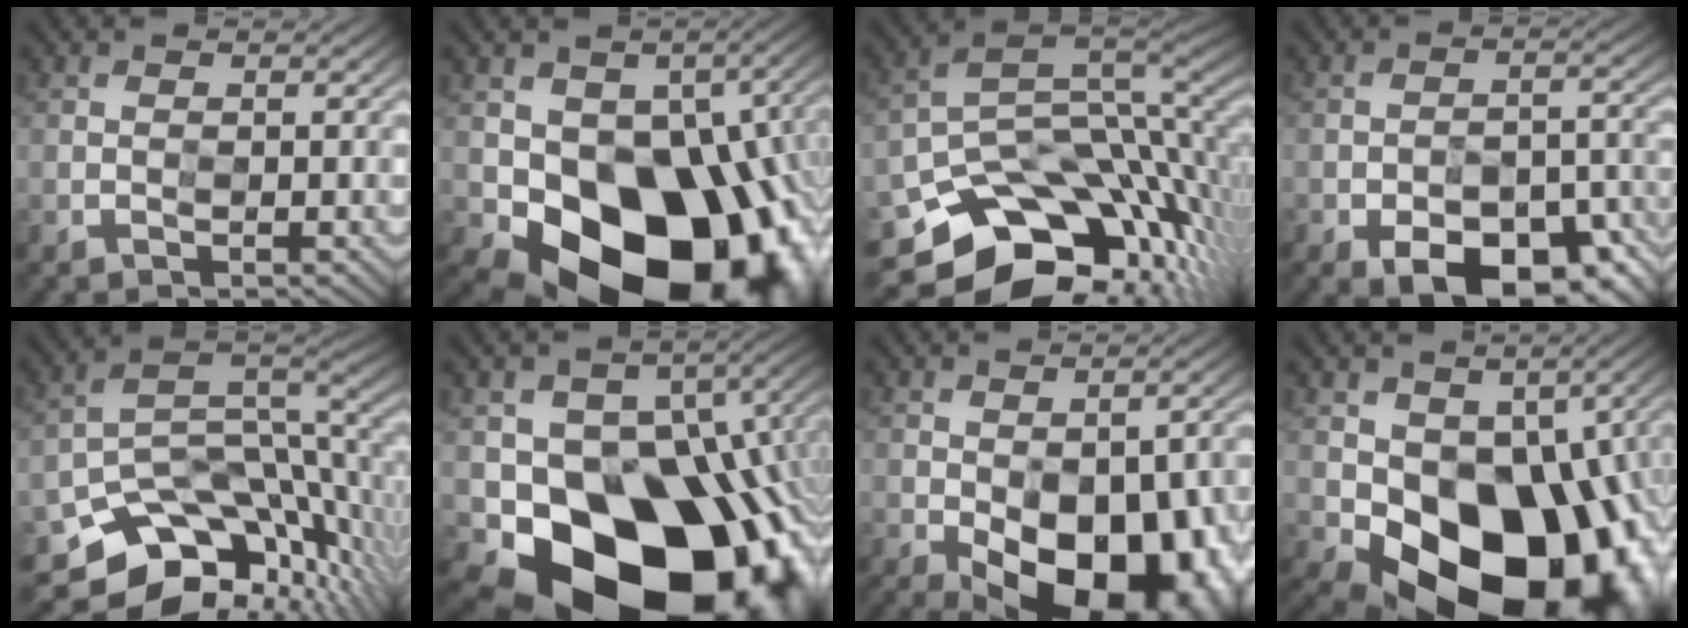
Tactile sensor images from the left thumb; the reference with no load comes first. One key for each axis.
{"total": 18.4, "fx": -7.0, "fy": 12.9, "fz": 11.1, "tx": -0.145, "ty": -0.026, "tz": -0.094}
{"total": 15.7, "fx": -8.6, "fy": 9.3, "fz": 9.2, "tx": -0.162, "ty": -0.037, "tz": -0.122}
{"total": 12.8, "fx": -8.9, "fy": 6.2, "fz": 6.8, "tx": -0.079, "ty": -0.011, "tz": -0.129}
{"total": 13.2, "fx": -8.0, "fy": 7.9, "fz": 6.9, "tx": -0.128, "ty": -0.020, "tz": -0.121}
{"total": 20.1, "fx": -8.0, "fy": 14.9, "fz": 10.9, "tx": -0.153, "ty": -0.041, "tz": -0.107}
{"total": 18.5, "fx": -8.8, "fy": 10.6, "fz": 12.4, "tx": -0.153, "ty": -0.037, "tz": -0.087}
{"total": 17.5, "fx": -5.5, "fy": 11.9, "fz": 11.7, "tx": -0.171, "ty": -0.037, "tz": -0.068}